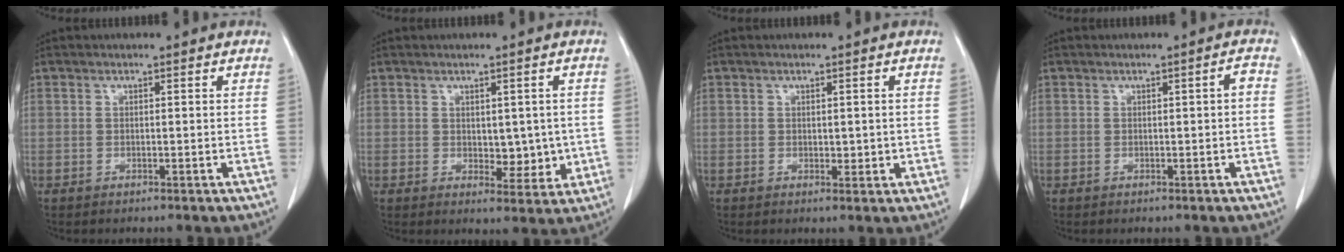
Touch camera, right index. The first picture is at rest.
{"total": 4.8, "force": [0.0, 2.8, 3.9], "torque": [-0.041, -0.005, 0.011]}
{"total": 1.8, "force": [0.1, 1.2, 1.3], "torque": [-0.014, -0.003, 0.006]}
{"total": 1.2, "force": [-0.1, 0.1, 1.2], "torque": [-0.015, 0.002, -0.001]}